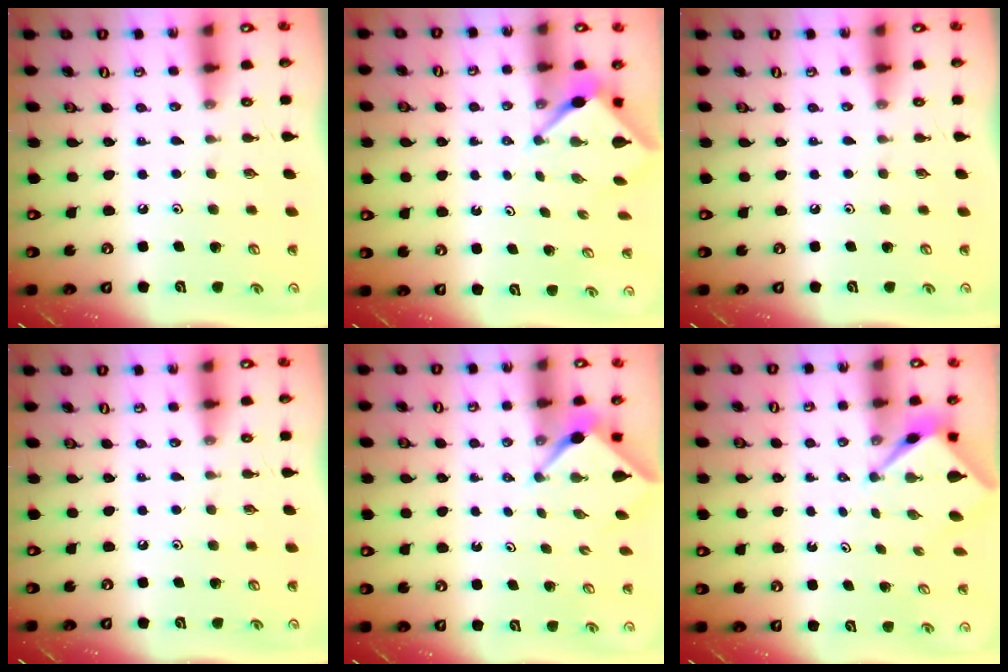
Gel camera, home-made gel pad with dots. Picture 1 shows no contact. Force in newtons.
{"total": 3.1, "press": 3.1, "slide": 0.3}
{"total": 0.0}
{"total": 0.0}
{"total": 2.6, "press": 2.6, "slide": 0.3}
{"total": 2.7, "press": 2.7, "slide": 0.1}